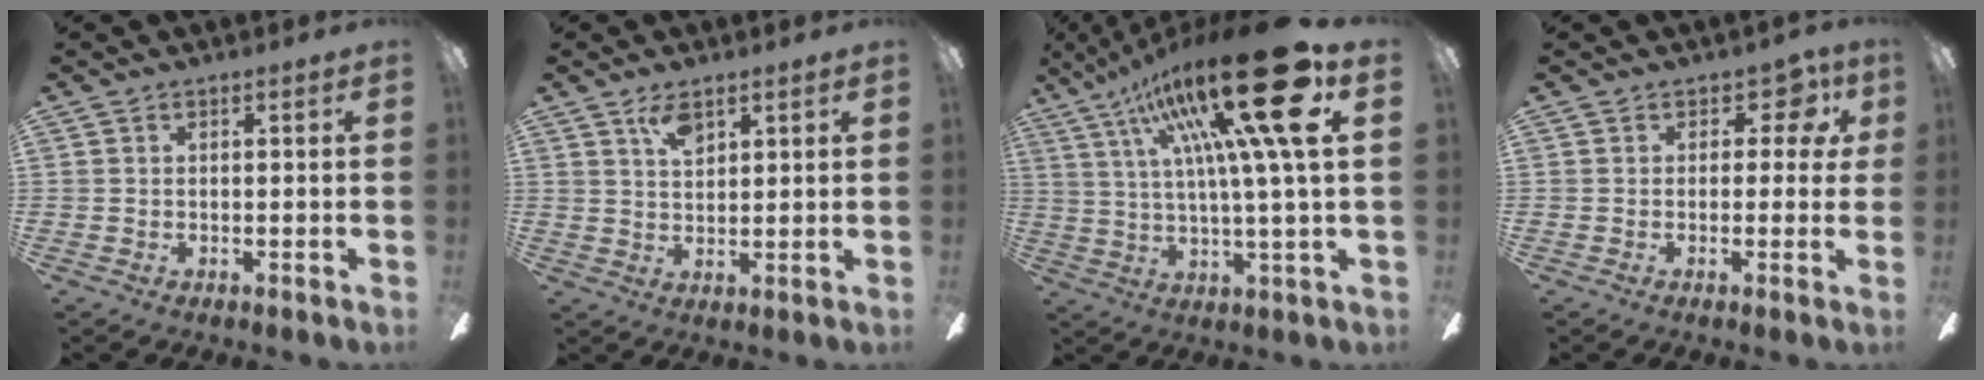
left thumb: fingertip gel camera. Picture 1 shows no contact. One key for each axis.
{"total": 4.8, "fx": 3.2, "fy": 2.0, "fz": 2.9, "tx": -0.048, "ty": -0.003, "tz": 0.054}
{"total": 27.2, "fx": 11.4, "fy": 4.9, "fz": 24.3, "tx": -0.408, "ty": -0.058, "tz": 0.167}
{"total": 5.4, "fx": 2.1, "fy": 3.7, "fz": 3.2, "tx": -0.030, "ty": -0.008, "tz": 0.030}